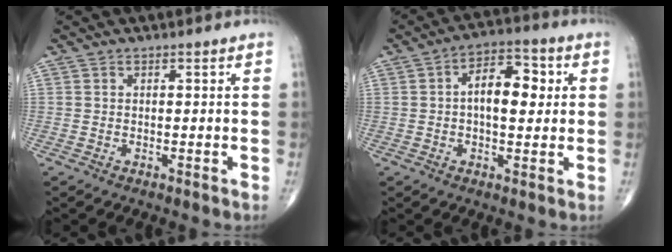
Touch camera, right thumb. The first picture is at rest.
{"total": 9.6, "force": [1.1, 5.1, 8.0], "torque": [-0.108, 0.016, 0.011]}